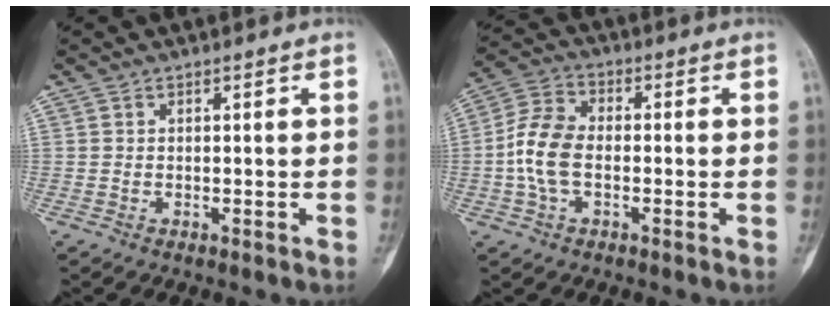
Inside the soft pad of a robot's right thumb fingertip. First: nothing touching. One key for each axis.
{"total": 9.0, "fx": -1.3, "fy": 5.6, "fz": 7.0, "tx": -0.147, "ty": 0.025, "tz": -0.032}